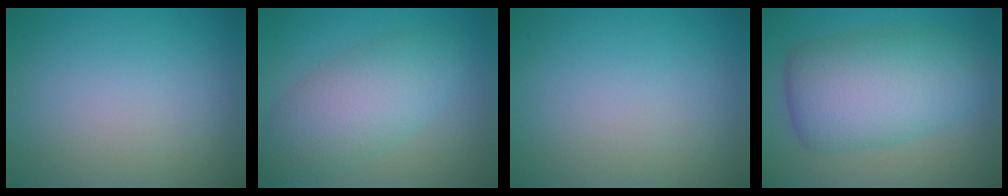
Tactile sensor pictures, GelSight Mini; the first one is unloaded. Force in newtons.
{"total": 6.0, "press": 6.0, "slide": 0.3}
{"total": 0.0}
{"total": 7.7, "press": 7.7, "slide": 0.1}